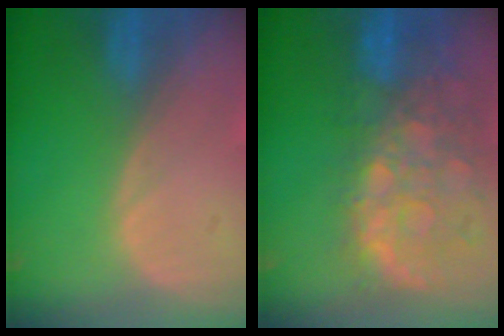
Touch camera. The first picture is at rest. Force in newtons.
{"total": 11.7, "press": 9.9, "slide": 6.3}